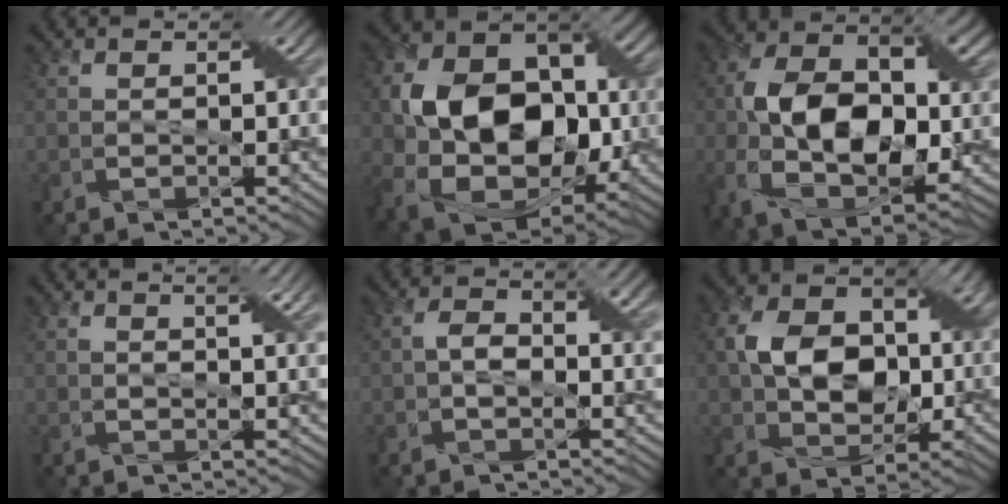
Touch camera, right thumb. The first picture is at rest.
{"total": 16.3, "force": [0.1, 11.8, 11.2], "torque": [-0.219, -0.008, 0.004]}
{"total": 16.0, "force": [-0.3, 10.1, 12.4], "torque": [-0.248, -0.009, -0.011]}
{"total": 3.6, "force": [1.9, 0.7, 3.0], "torque": [-0.046, -0.001, 0.021]}
{"total": 5.5, "force": [0.4, 3.1, 4.6], "torque": [-0.087, 0.003, 0.005]}
{"total": 10.2, "force": [0.5, 7.3, 7.1], "torque": [-0.141, 0.015, 0.002]}